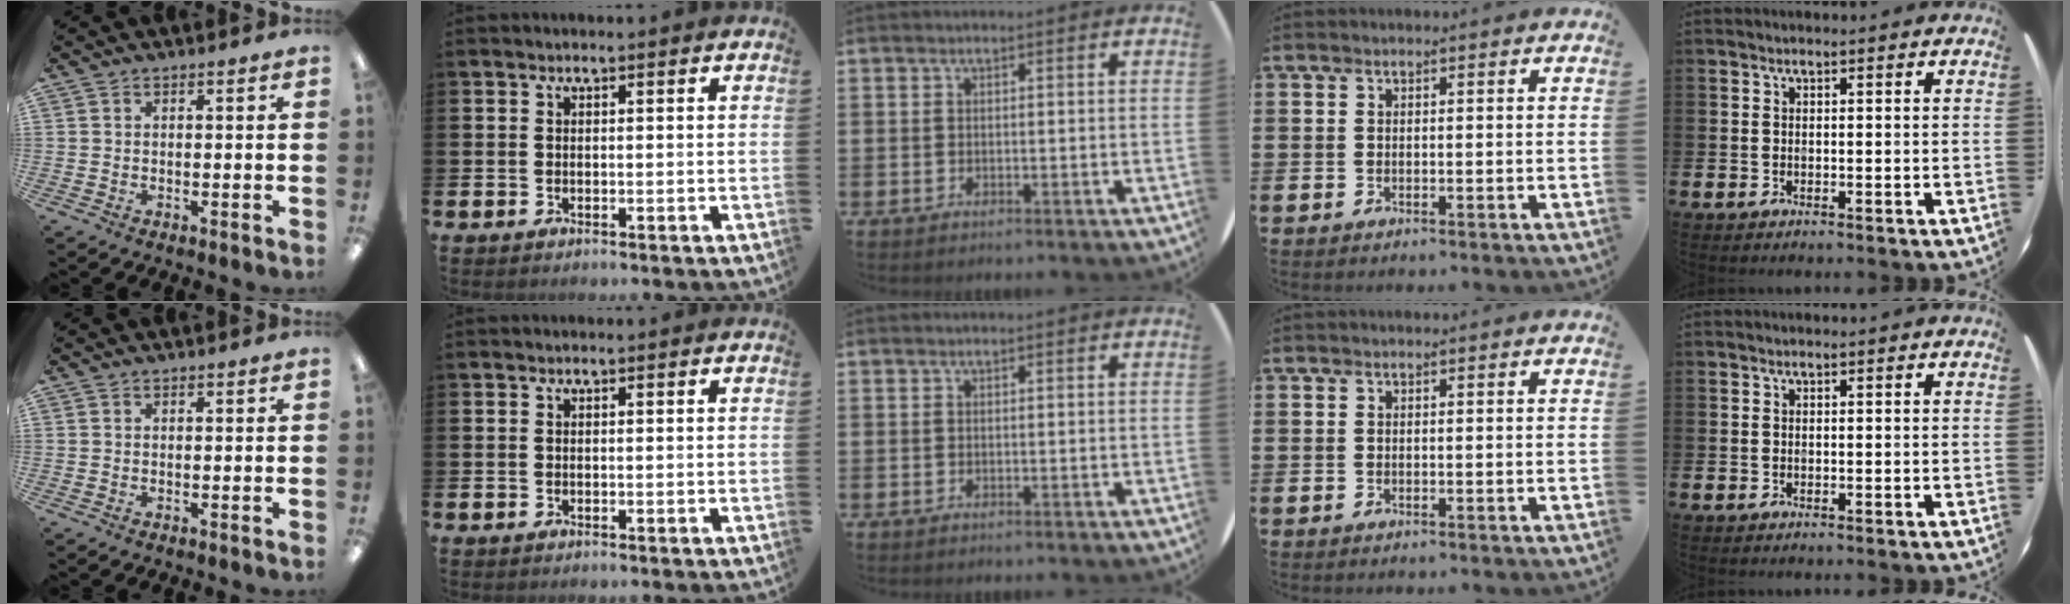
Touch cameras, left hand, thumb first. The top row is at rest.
{}